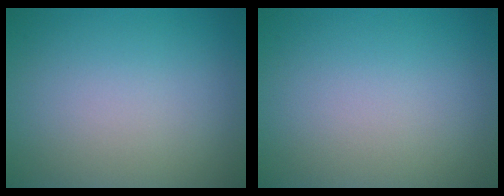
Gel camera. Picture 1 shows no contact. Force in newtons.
{"total": 0.0}